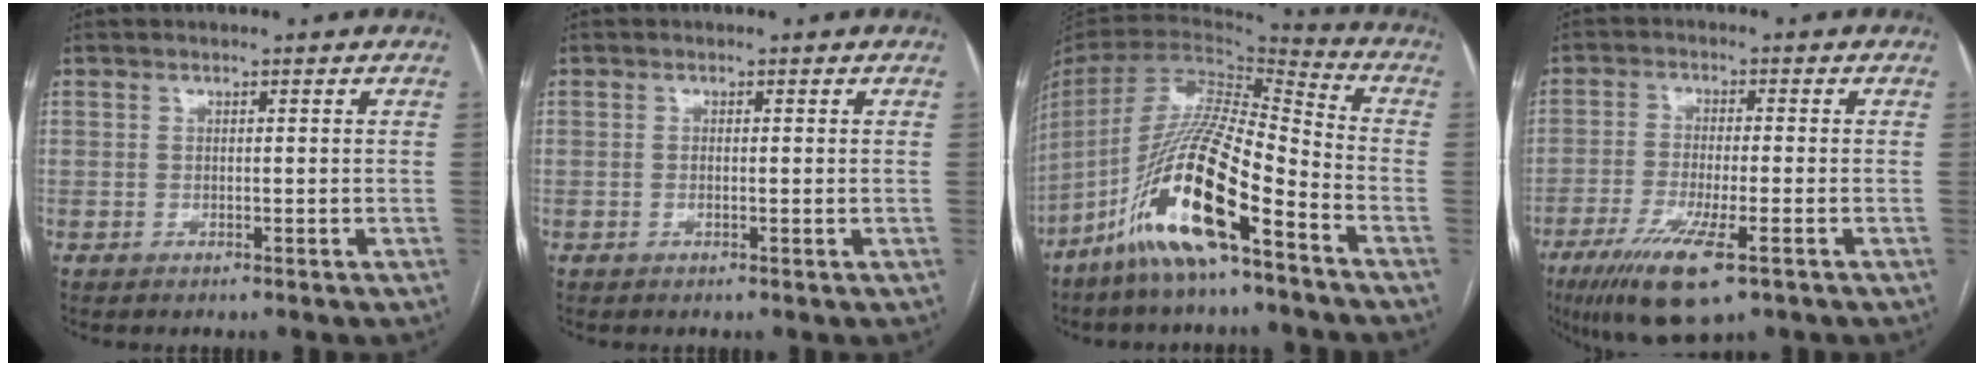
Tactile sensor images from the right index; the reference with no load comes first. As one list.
[{"total": 0.5, "force": [-0.1, 0.1, 0.5], "torque": [-0.012, -0.002, -0.002]}, {"total": 18.1, "force": [-10.4, 2.3, 14.7], "torque": [-0.313, -0.026, -0.198]}, {"total": 10.4, "force": [-5.9, 1.6, 8.5], "torque": [-0.160, -0.028, -0.099]}]